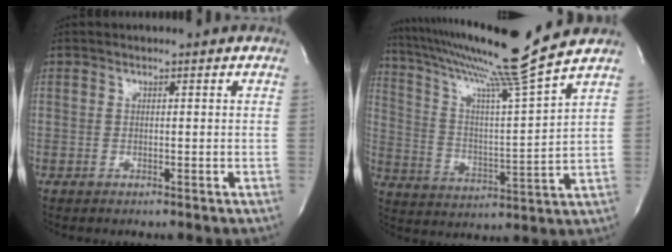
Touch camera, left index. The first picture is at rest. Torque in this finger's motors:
{"motor_torque": [0.31, -0.39, 0.48, 0.15]}